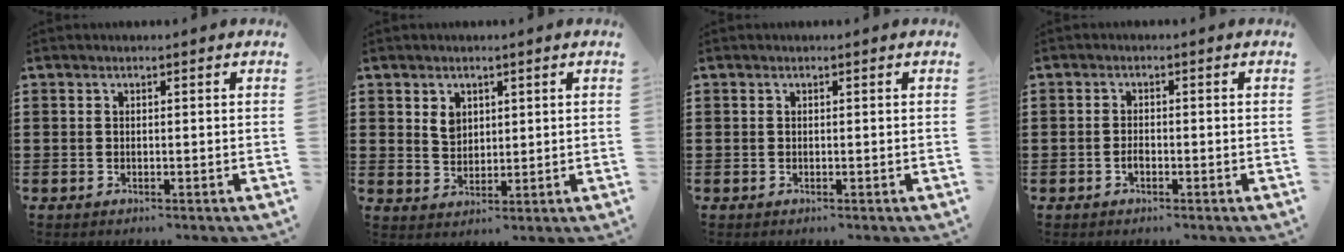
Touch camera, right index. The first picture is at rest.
{"total": 3.0, "force": [1.6, 2.2, 1.3], "torque": [-0.025, 0.003, 0.028]}
{"total": 0.0}
{"total": 1.4, "force": [-0.7, 0.6, 1.0], "torque": [-0.023, -0.005, -0.011]}